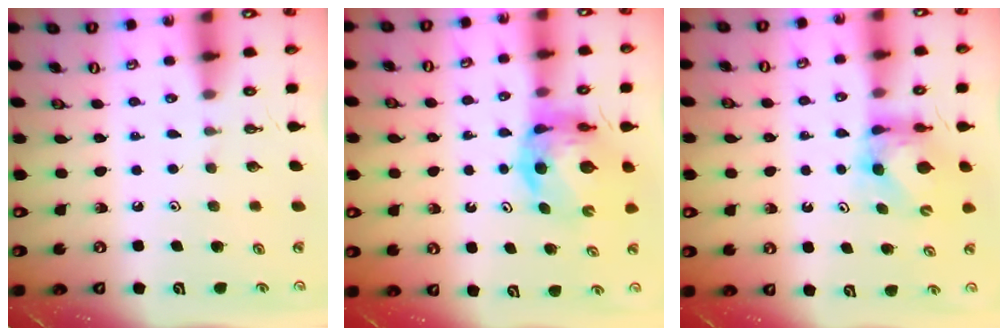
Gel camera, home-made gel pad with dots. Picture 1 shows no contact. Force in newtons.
{"total": 9.4, "press": 9.4, "slide": 1.0}
{"total": 6.4, "press": 6.3, "slide": 0.7}